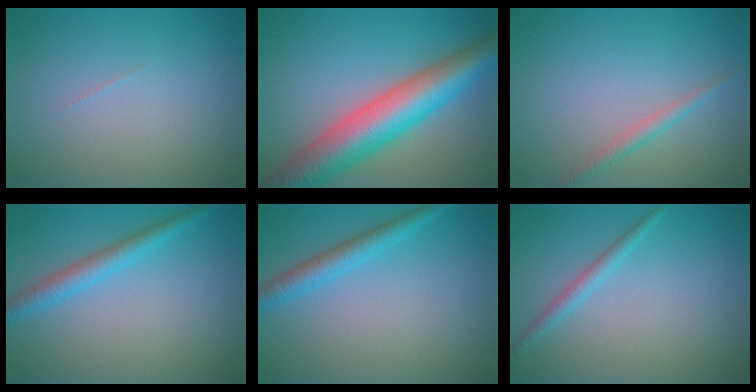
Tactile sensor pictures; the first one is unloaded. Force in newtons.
{"total": 9.9, "press": 9.9, "slide": 0.4}
{"total": 1.4, "press": 1.4, "slide": 0.0}
{"total": 2.8, "press": 2.8, "slide": 0.0}
{"total": 2.8, "press": 2.7, "slide": 0.2}
{"total": 1.6, "press": 1.6, "slide": 0.1}